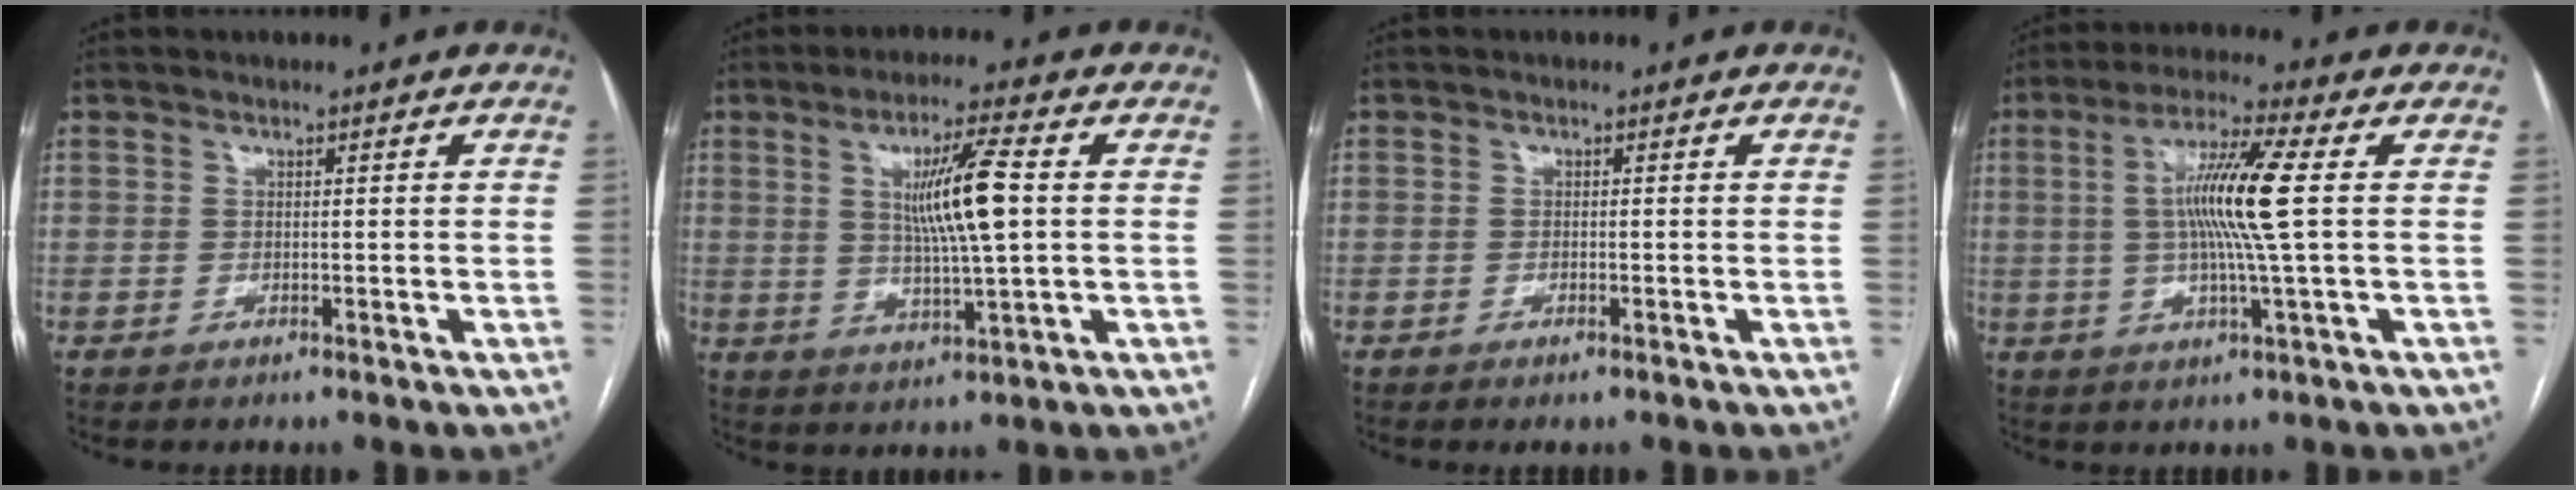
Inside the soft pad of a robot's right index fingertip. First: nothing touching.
{"total": 10.0, "force": [1.8, 0.3, 9.8], "torque": [-0.175, -0.002, 0.033]}
{"total": 0.7, "force": [-0.4, 0.1, 0.6], "torque": [-0.009, -0.002, -0.005]}
{"total": 11.0, "force": [1.1, -0.7, 10.9], "torque": [-0.205, 0.002, 0.017]}